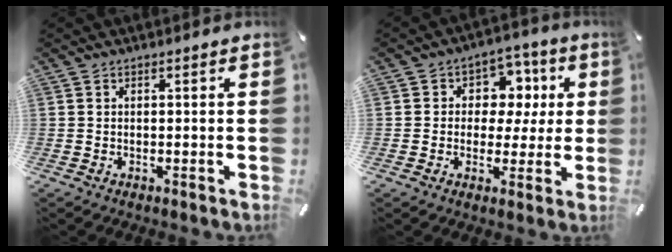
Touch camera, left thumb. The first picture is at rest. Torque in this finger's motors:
{"motor_torque": [0.34, 0.54, -0.08, -0.22, 0.08]}